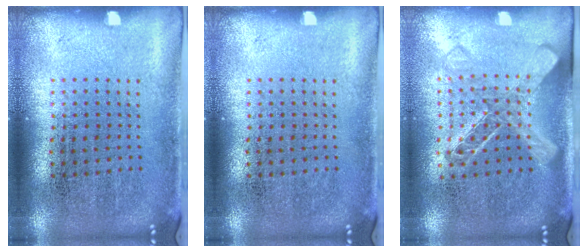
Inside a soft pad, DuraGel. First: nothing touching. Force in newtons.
{"total": 0.0}
{"total": 1.6, "press": 1.5, "slide": 0.7}